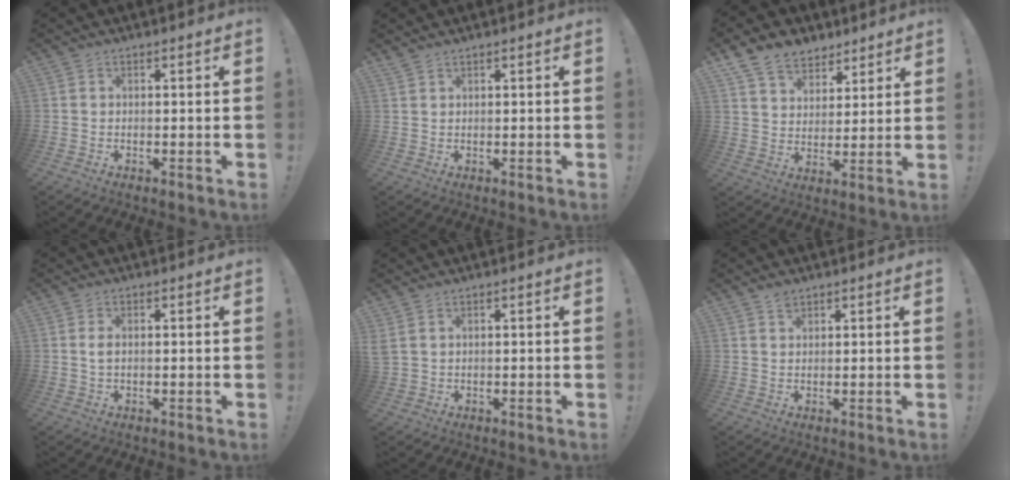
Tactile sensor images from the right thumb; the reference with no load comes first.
{"total": 1.2, "force": [1.1, 0.0, 0.3], "torque": [-0.006, 0.000, 0.021]}
{"total": 11.0, "force": [7.7, 7.3, 3.2], "torque": [-0.058, -0.049, 0.153]}
{"total": 1.8, "force": [0.2, 0.7, 1.6], "torque": [-0.026, 0.001, 0.002]}
{"total": 2.0, "force": [1.0, 1.0, 1.4], "torque": [-0.030, 0.001, 0.020]}
{"total": 1.9, "force": [1.7, 0.6, 0.6], "torque": [0.002, -0.011, 0.029]}